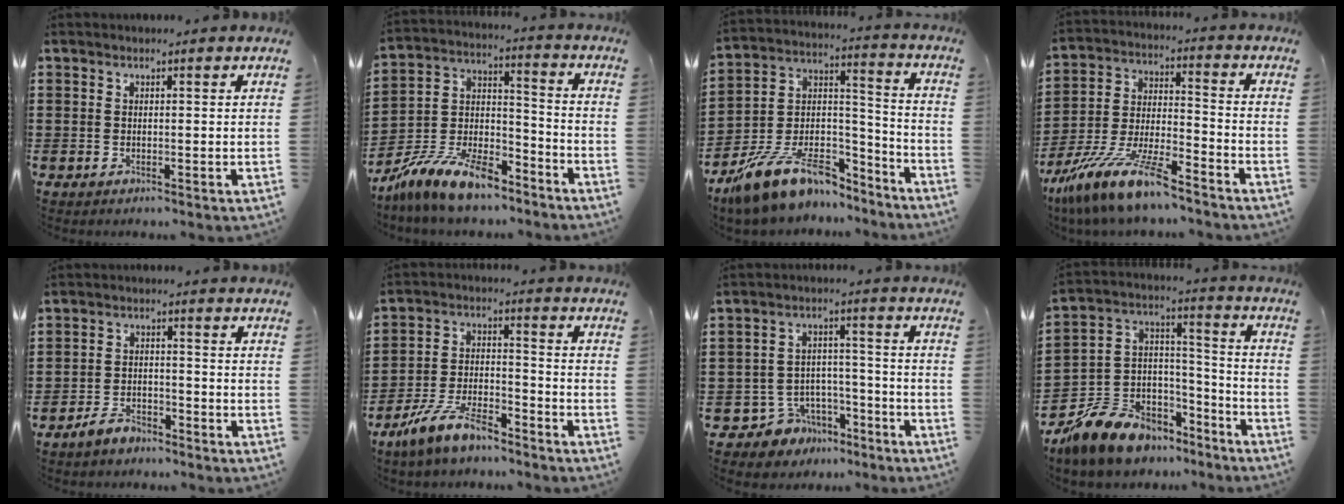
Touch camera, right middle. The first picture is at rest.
{"total": 11.6, "force": [-9.6, 3.1, 5.6], "torque": [-0.126, 0.024, -0.195]}
{"total": 12.5, "force": [-9.3, 6.1, 5.7], "torque": [-0.128, 0.020, -0.171]}
{"total": 12.5, "force": [-10.3, 1.5, 7.0], "torque": [-0.146, 0.017, -0.200]}
{"total": 3.3, "force": [-3.0, 1.2, 0.9], "torque": [-0.019, 0.010, -0.061]}
{"total": 9.0, "force": [-7.3, 2.4, 4.7], "torque": [-0.108, 0.009, -0.146]}
{"total": 6.0, "force": [-4.8, 3.4, 0.7], "torque": [-0.033, 0.014, -0.095]}
{"total": 10.1, "force": [-8.4, 5.2, 2.0], "torque": [-0.070, 0.013, -0.164]}